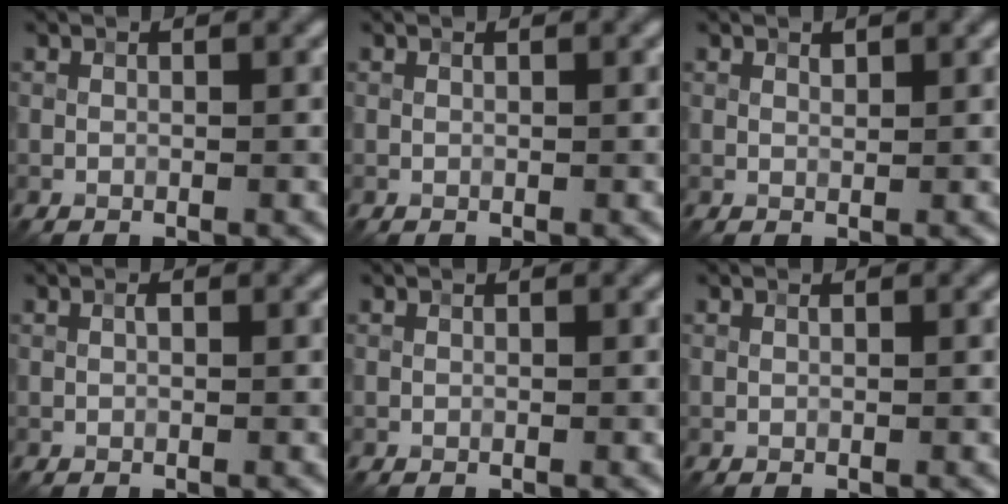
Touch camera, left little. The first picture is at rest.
{"total": 0.0}
{"total": 0.6, "force": [0.5, 0.3, 0.3], "torque": [-0.006, -0.003, 0.009]}
{"total": 0.5, "force": [0.1, 0.2, 0.5], "torque": [-0.009, 0.001, 0.001]}
{"total": 0.0}
{"total": 0.0}